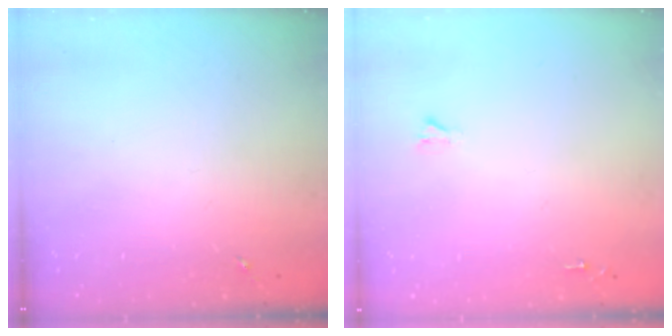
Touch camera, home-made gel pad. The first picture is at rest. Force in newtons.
{"total": 1.6, "press": 1.6, "slide": 0.1}